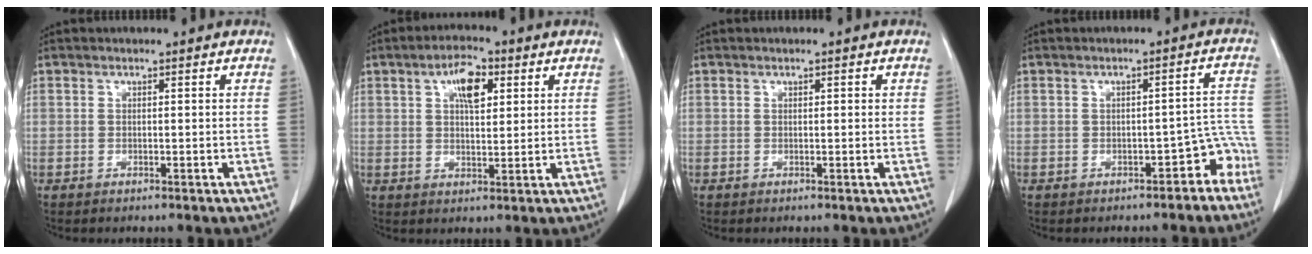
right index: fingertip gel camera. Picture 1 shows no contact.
{"total": 6.2, "force": [2.5, 2.5, 5.1], "torque": [-0.088, 0.009, 0.041]}
{"total": 0.7, "force": [0.3, 0.2, 0.6], "torque": [-0.010, 0.001, 0.004]}
{"total": 4.8, "force": [-3.2, 2.2, 2.8], "torque": [-0.011, 0.037, -0.035]}